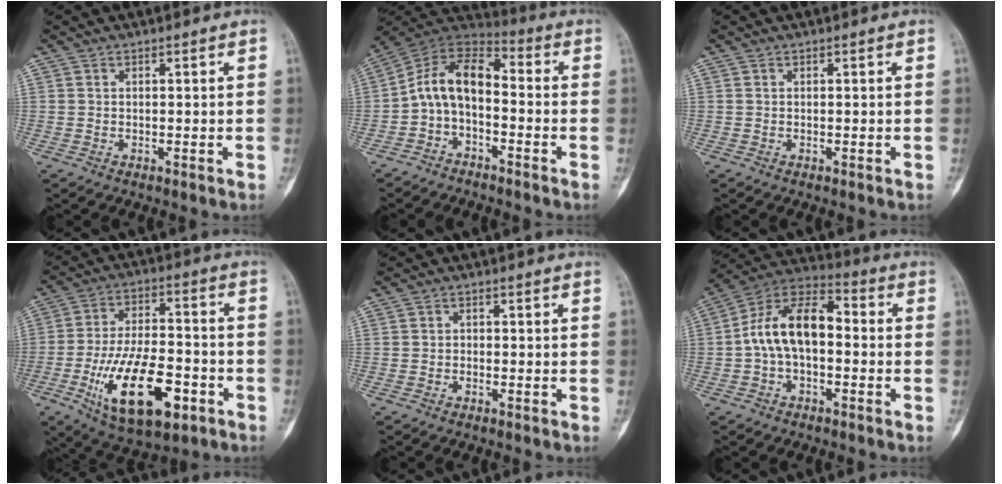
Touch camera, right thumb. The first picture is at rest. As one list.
[{"total": 10.4, "force": [-2.3, 6.3, 7.9], "torque": [-0.129, 0.064, -0.060]}, {"total": 0.0}, {"total": 19.3, "force": [-7.5, 8.9, 15.5], "torque": [-0.250, 0.022, -0.117]}, {"total": 0.7, "force": [-0.3, 0.6, 0.2], "torque": [0.005, 0.003, -0.008]}, {"total": 13.5, "force": [-0.7, 7.8, 11.0], "torque": [-0.182, 0.044, -0.027]}]